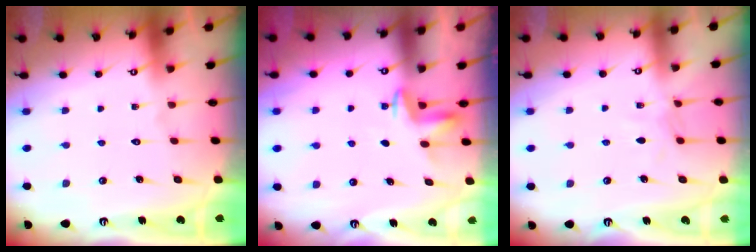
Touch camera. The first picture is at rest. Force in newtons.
{"total": 3.7, "press": 3.6, "slide": 0.4}
{"total": 4.8, "press": 4.8, "slide": 0.6}